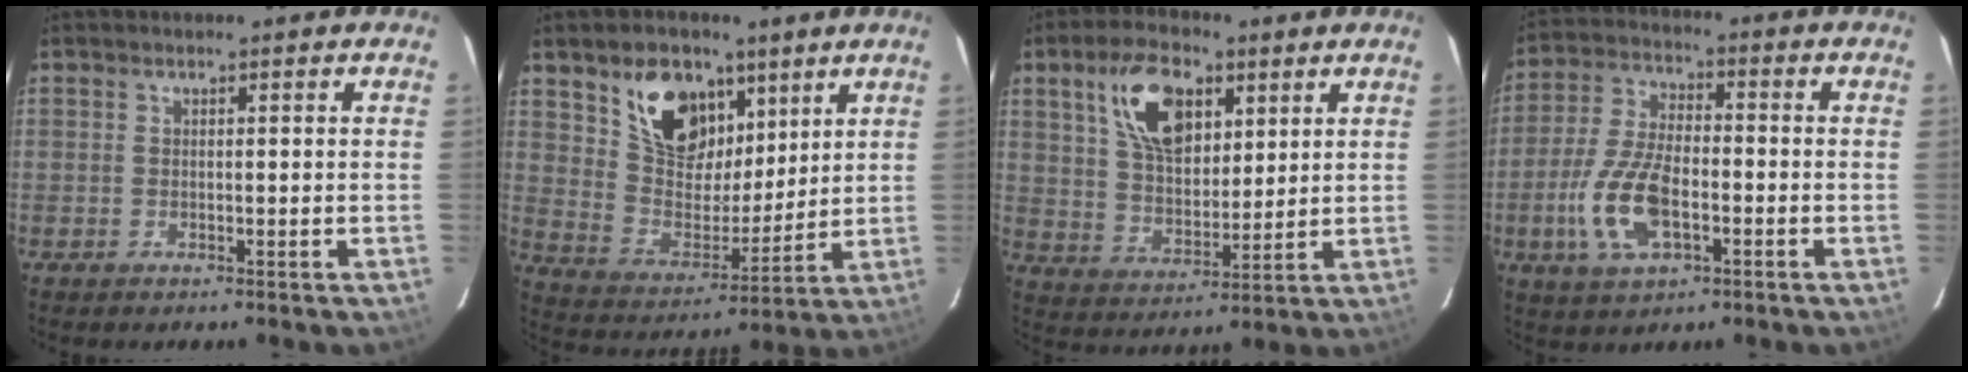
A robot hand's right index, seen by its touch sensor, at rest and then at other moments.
{"total": 15.2, "force": [8.6, 9.6, 8.1], "torque": [-0.155, 0.014, 0.168]}
{"total": 13.1, "force": [5.9, 7.1, 9.3], "torque": [-0.165, 0.018, 0.113]}
{"total": 12.4, "force": [-4.0, 5.9, 10.1], "torque": [-0.222, -0.001, -0.071]}